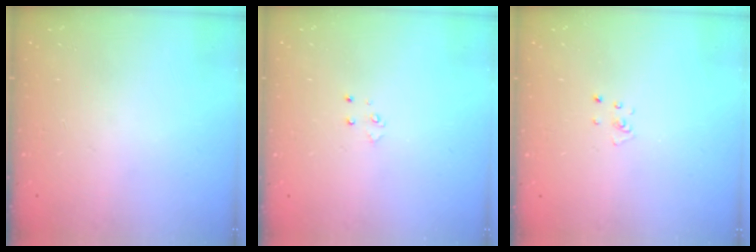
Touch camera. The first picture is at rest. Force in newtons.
{"total": 3.3, "press": 3.2, "slide": 0.4}
{"total": 2.6, "press": 2.6, "slide": 0.3}